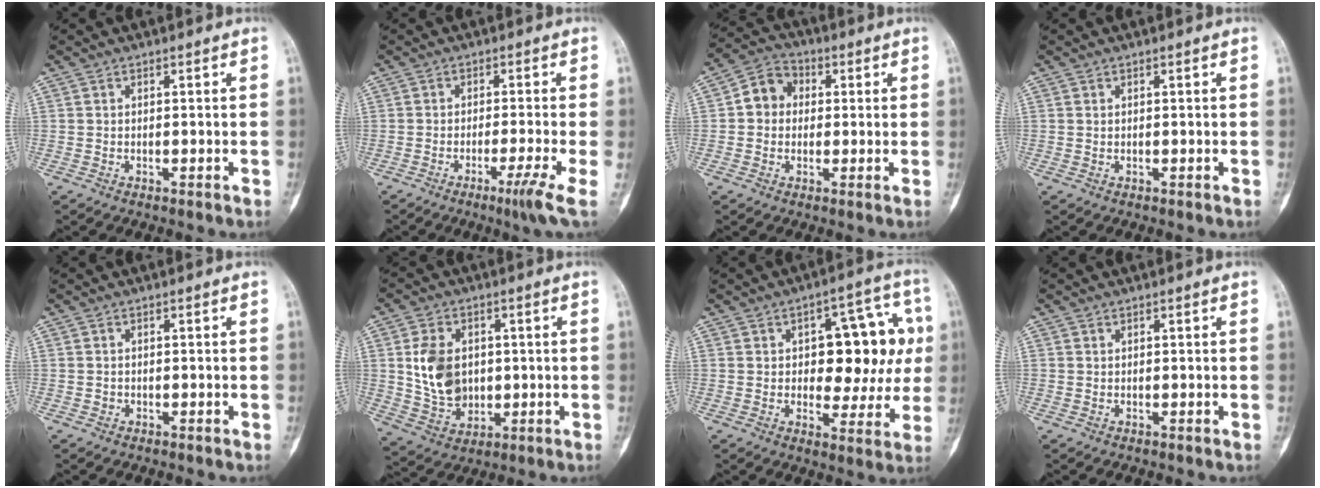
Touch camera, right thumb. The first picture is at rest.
{"total": 5.6, "force": [-2.6, -0.7, 4.9], "torque": [-0.084, -0.002, -0.046]}
{"total": 7.0, "force": [0.5, 6.2, 3.3], "torque": [-0.029, 0.018, -0.006]}
{"total": 0.0}
{"total": 0.8, "force": [-0.3, 0.7, 0.0], "torque": [0.007, 0.005, -0.007]}
{"total": 11.3, "force": [1.0, 8.5, 7.3], "torque": [-0.100, -0.008, 0.030]}
{"total": 16.3, "force": [1.9, 8.7, 13.7], "torque": [-0.125, 0.025, 0.029]}
{"total": 0.0}